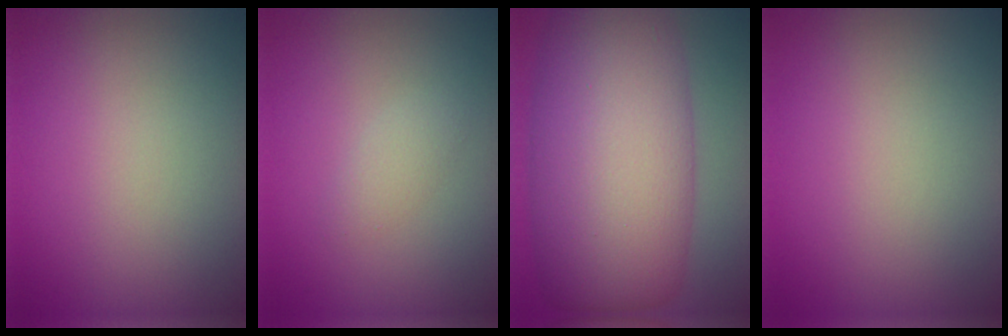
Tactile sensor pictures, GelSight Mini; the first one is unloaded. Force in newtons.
{"total": 1.1, "press": 1.1, "slide": 0.1}
{"total": 13.6, "press": 13.6, "slide": 0.3}
{"total": 0.0}